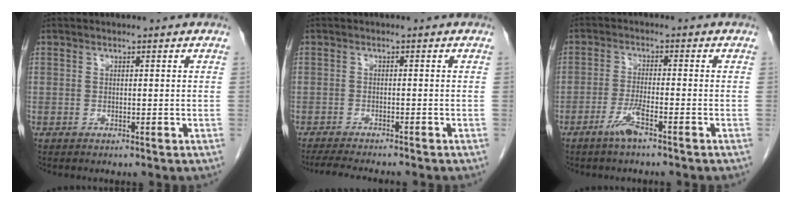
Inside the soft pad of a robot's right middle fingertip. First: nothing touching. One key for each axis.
{"total": 7.1, "fx": -6.3, "fy": 0.7, "fz": 3.1, "tx": -0.045, "ty": -0.015, "tz": -0.096}
{"total": 3.8, "fx": -2.6, "fy": 0.0, "fz": 2.8, "tx": -0.060, "ty": -0.005, "tz": -0.052}